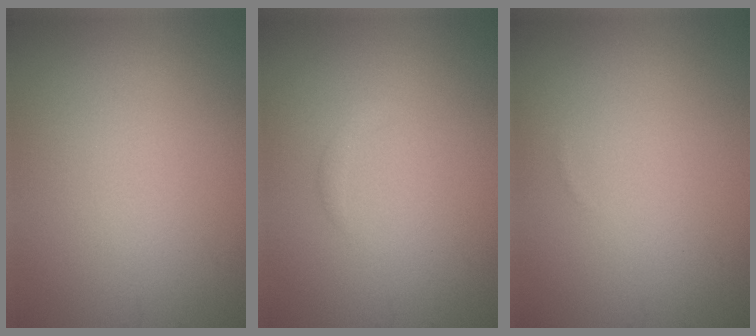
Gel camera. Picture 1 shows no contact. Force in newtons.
{"total": 0.7, "press": 0.7, "slide": 0.0}
{"total": 0.0}